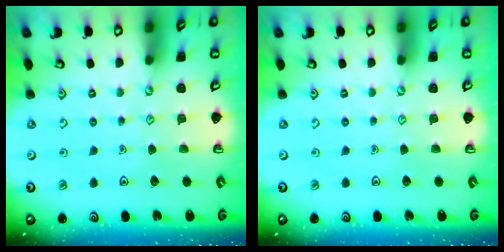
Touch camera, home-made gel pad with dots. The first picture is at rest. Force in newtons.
{"total": 0.0}